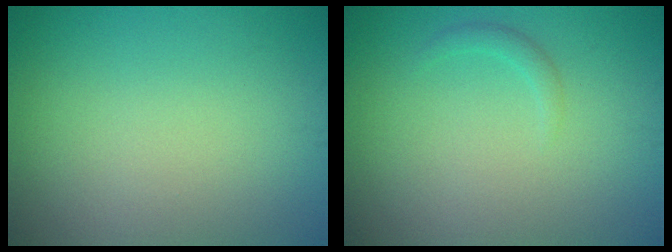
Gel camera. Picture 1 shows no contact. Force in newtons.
{"total": 0.9, "press": 0.9, "slide": 0.0}